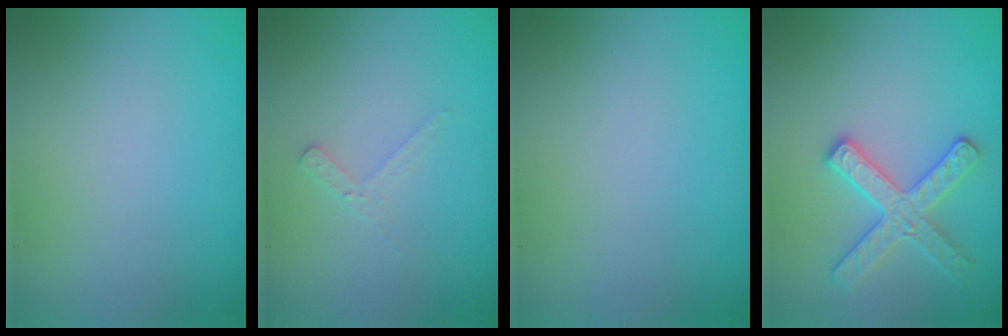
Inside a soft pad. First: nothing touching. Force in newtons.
{"total": 1.2, "press": 1.1, "slide": 0.3}
{"total": 0.0}
{"total": 2.9, "press": 2.9, "slide": 0.4}